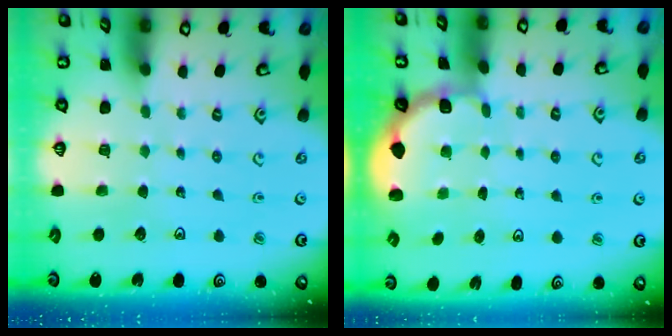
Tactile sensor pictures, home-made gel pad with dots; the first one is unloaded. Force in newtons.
{"total": 1.8, "press": 1.6, "slide": 0.7}